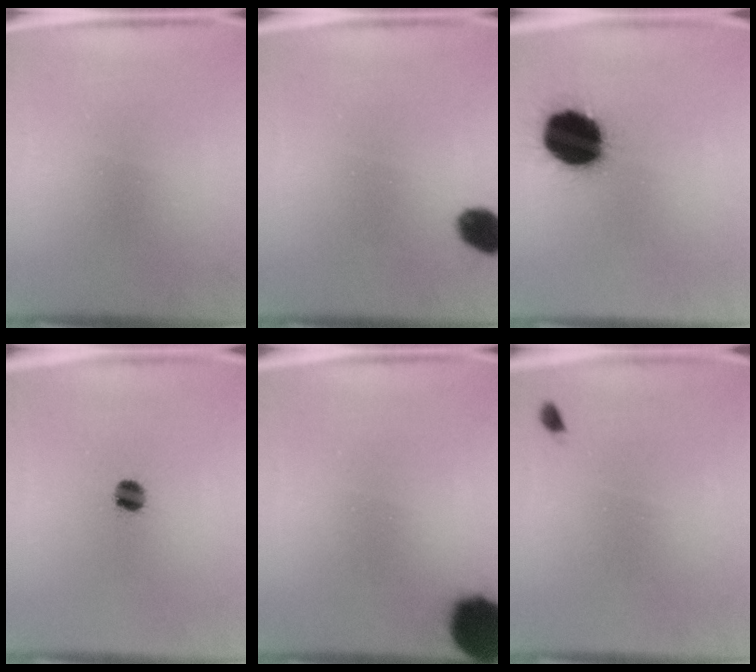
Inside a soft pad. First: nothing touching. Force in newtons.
{"total": 5.4}
{"total": 19.4}
{"total": 3.5}
{"total": 15.4}
{"total": 0.7}